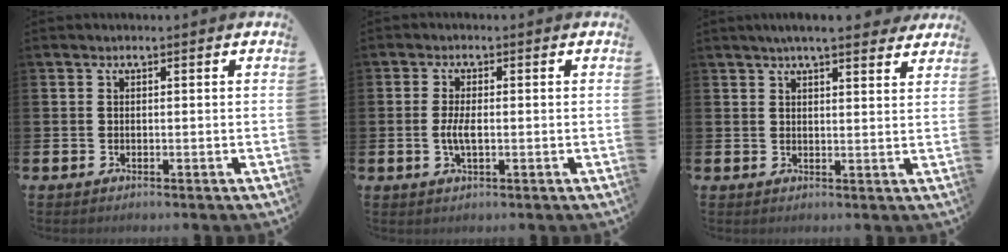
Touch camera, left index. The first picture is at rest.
{"total": 3.0, "force": [-0.3, 1.1, 2.8], "torque": [-0.047, -0.001, -0.008]}
{"total": 5.0, "force": [4.6, 0.2, 1.8], "torque": [-0.037, -0.017, 0.081]}